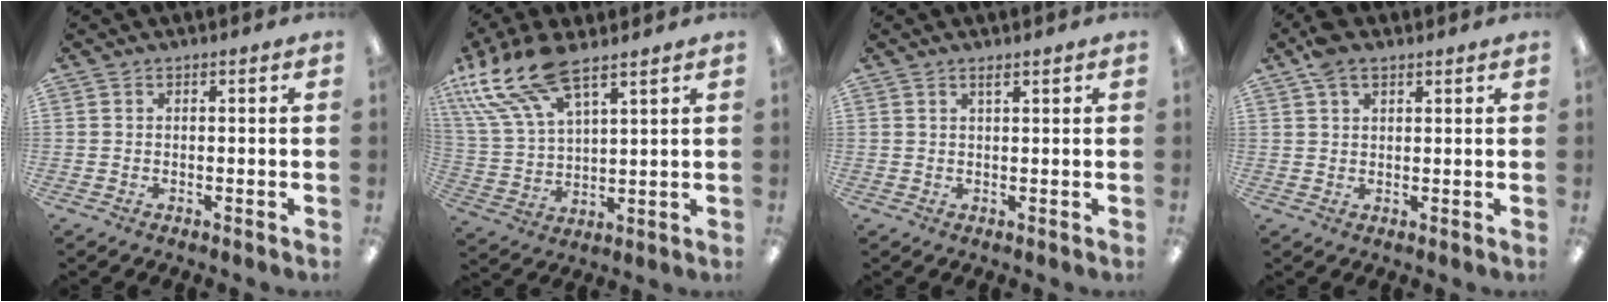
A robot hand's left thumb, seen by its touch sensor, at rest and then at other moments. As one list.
[{"total": 17.4, "force": [11.7, 7.2, 10.7], "torque": [-0.248, -0.051, 0.211]}, {"total": 1.4, "force": [1.2, 0.1, 0.8], "torque": [-0.018, 0.000, 0.020]}, {"total": 5.0, "force": [3.3, 2.4, 2.9], "torque": [-0.056, -0.007, 0.061]}]